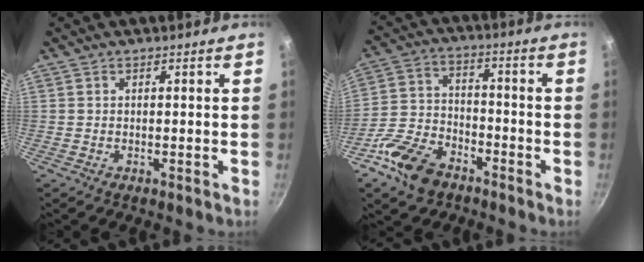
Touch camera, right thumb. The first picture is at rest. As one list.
[{"total": 10.7, "force": [-6.7, 6.1, 5.7], "torque": [-0.099, 0.041, -0.137]}]